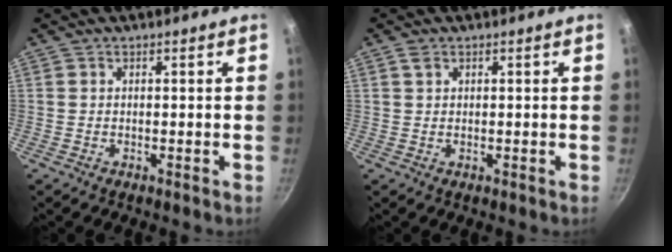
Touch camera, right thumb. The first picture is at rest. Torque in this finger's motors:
{"motor_torque": [0.12, -0.16, -0.01, 0.22, 0.01]}